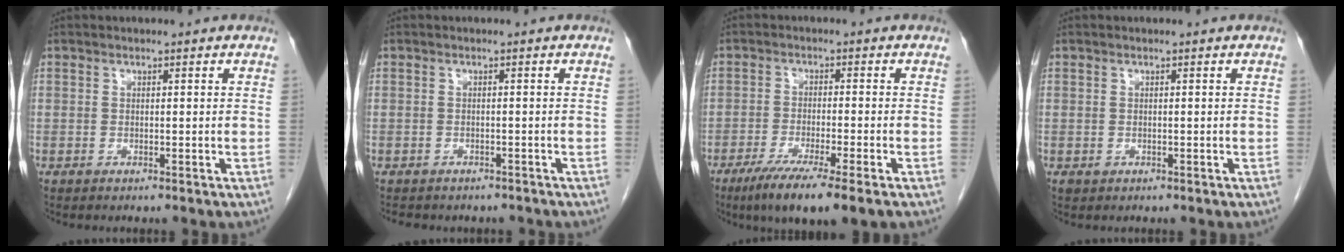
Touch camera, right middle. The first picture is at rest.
{"total": 6.2, "force": [-5.2, 2.7, 1.8], "torque": [-0.029, 0.005, -0.060]}
{"total": 9.2, "force": [-5.9, 0.0, 7.0], "torque": [-0.117, -0.023, -0.095]}
{"total": 0.6, "force": [-0.2, 0.5, 0.2], "torque": [-0.004, 0.001, -0.001]}